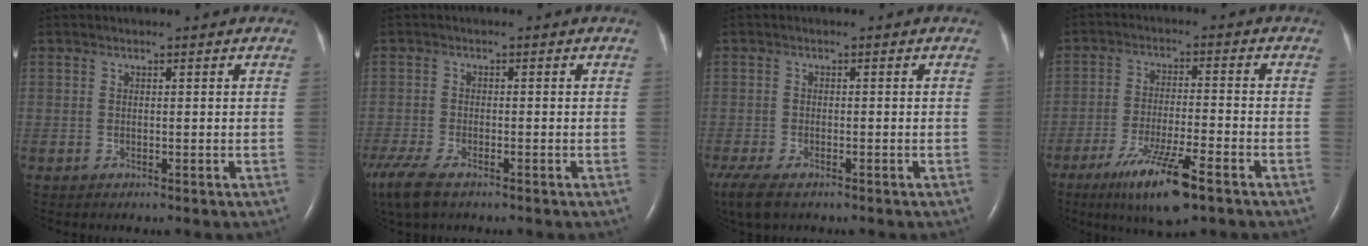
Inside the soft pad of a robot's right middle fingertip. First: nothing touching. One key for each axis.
{"total": 9.7, "fx": -6.6, "fy": 3.8, "fz": 6.0, "tx": -0.140, "ty": -0.024, "tz": -0.113}
{"total": 8.7, "fx": -5.9, "fy": 3.7, "fz": 5.1, "tx": -0.115, "ty": -0.020, "tz": -0.097}
{"total": 10.5, "fx": -6.3, "fy": 1.0, "fz": 8.3, "tx": -0.161, "ty": -0.025, "tz": -0.107}